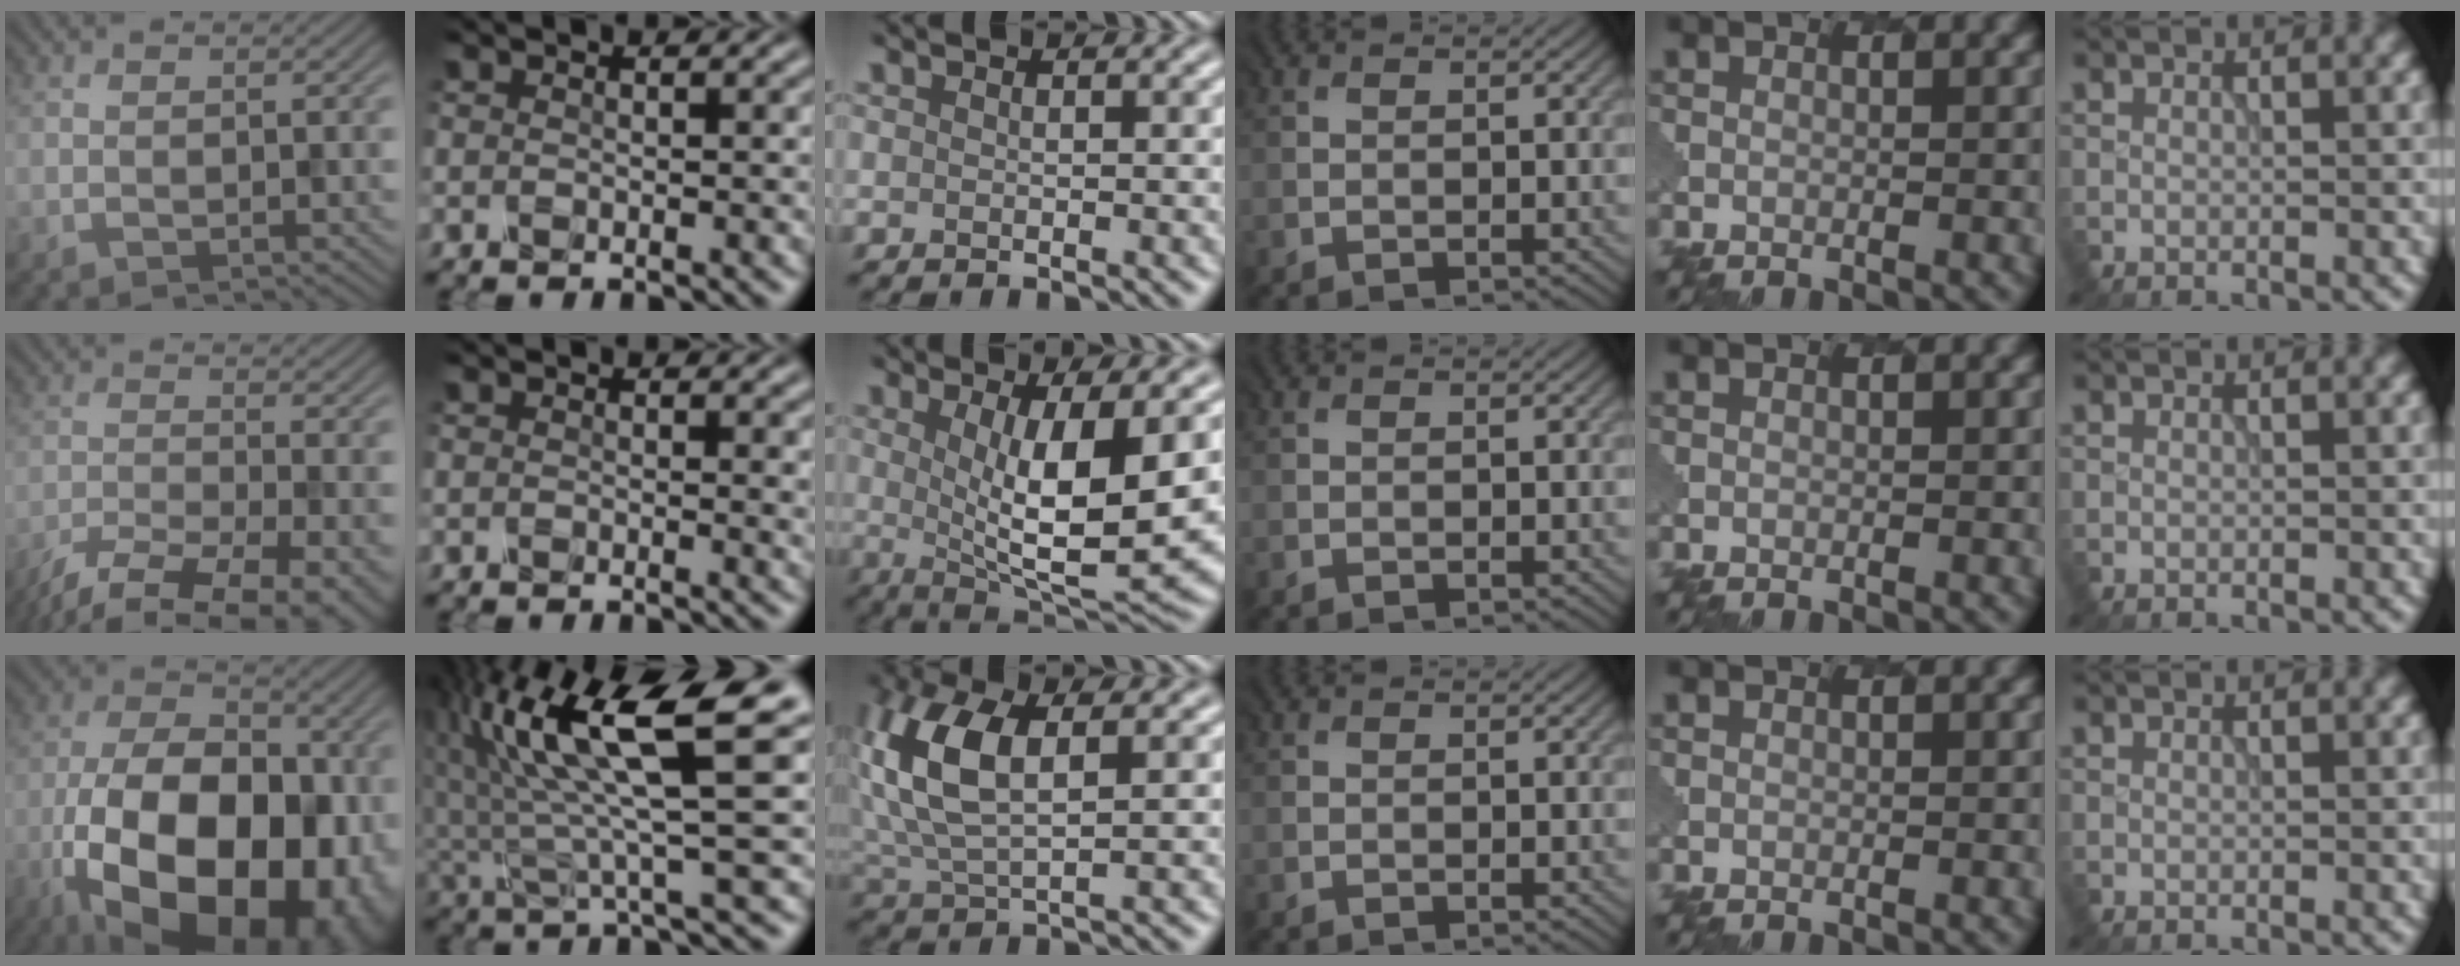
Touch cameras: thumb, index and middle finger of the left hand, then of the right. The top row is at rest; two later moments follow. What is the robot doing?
{"motion": "dispense", "object": "oil cruet"}